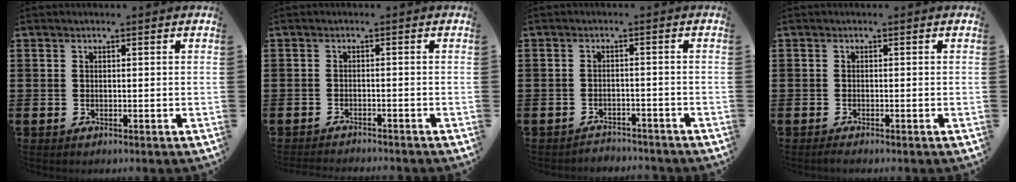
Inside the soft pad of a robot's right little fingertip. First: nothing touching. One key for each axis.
{"total": 1.2, "fx": -1.2, "fy": -0.1, "fz": -0.1, "tx": -0.001, "ty": 0.002, "tz": -0.025}
{"total": 2.0, "fx": -1.9, "fy": 0.1, "fz": -0.3, "tx": -0.002, "ty": 0.004, "tz": -0.044}
{"total": 0.6, "fx": -0.4, "fy": 0.0, "fz": 0.4, "tx": -0.007, "ty": -0.003, "tz": -0.008}